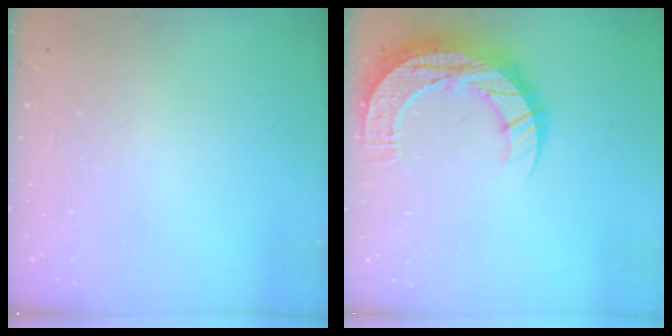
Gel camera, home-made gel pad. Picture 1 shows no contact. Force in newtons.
{"total": 15.8, "press": 15.7, "slide": 1.1}